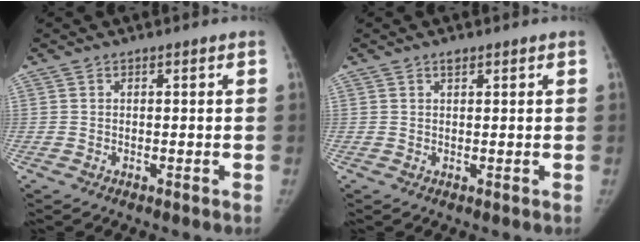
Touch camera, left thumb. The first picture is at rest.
{"total": 1.2, "force": [0.8, 0.6, 0.6], "torque": [-0.007, -0.004, 0.012]}